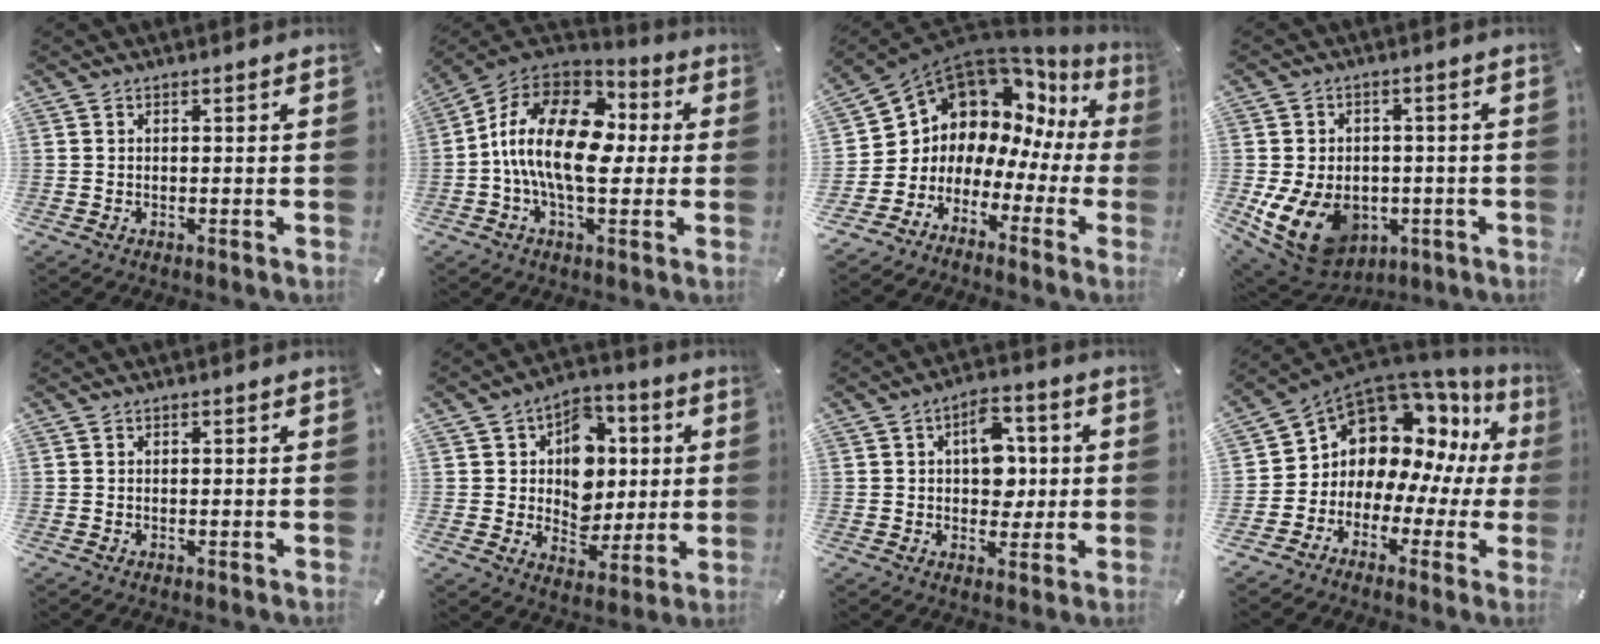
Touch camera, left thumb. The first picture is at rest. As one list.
[{"total": 19.1, "force": [-1.0, 11.0, 15.7], "torque": [-0.304, 0.015, -0.020]}, {"total": 8.5, "force": [5.2, 6.5, 1.8], "torque": [-0.062, -0.070, 0.092]}, {"total": 13.7, "force": [-4.5, 10.4, 7.8], "torque": [-0.161, 0.017, -0.074]}, {"total": 0.0}, {"total": 12.2, "force": [1.6, 10.7, 5.5], "torque": [-0.076, -0.005, 0.034]}, {"total": 10.1, "force": [1.4, 7.1, 7.0], "torque": [-0.084, 0.000, 0.019]}, {"total": 10.7, "force": [5.7, 8.4, 3.2], "torque": [-0.078, -0.069, 0.112]}]